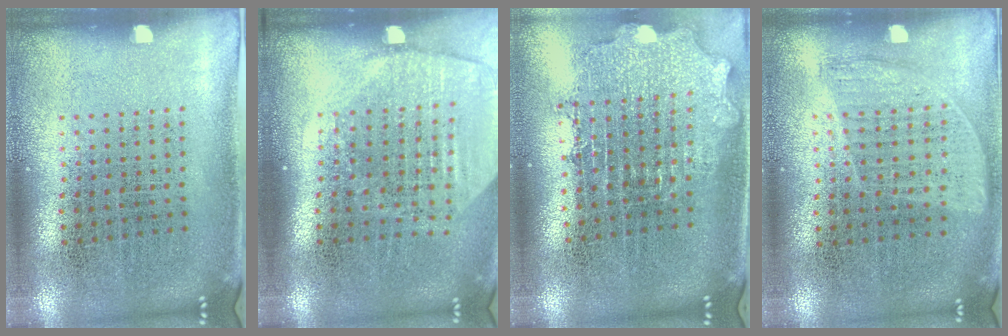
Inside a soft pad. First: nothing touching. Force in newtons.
{"total": 2.0, "press": 1.8, "slide": 1.0}
{"total": 1.9, "press": 1.5, "slide": 1.1}
{"total": 0.9, "press": 0.8, "slide": 0.4}